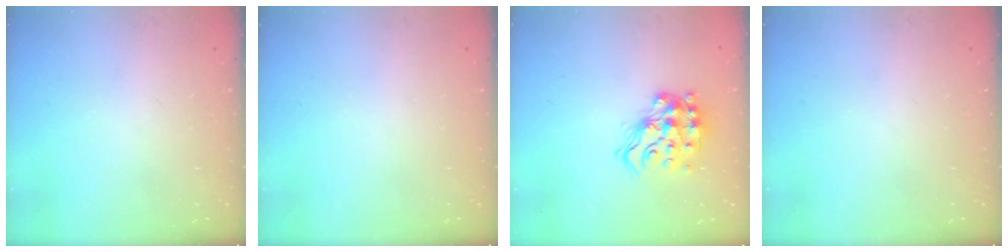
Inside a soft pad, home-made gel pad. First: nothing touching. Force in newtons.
{"total": 0.0}
{"total": 15.1, "press": 14.9, "slide": 2.0}
{"total": 0.0}